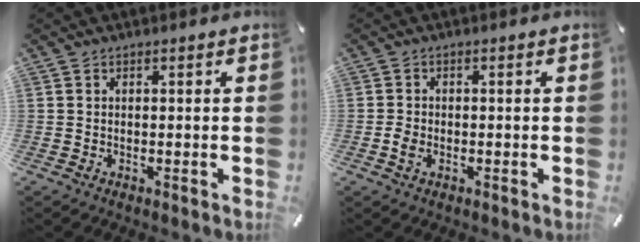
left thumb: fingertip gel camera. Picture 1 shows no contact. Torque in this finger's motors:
{"motor_torque": [-0.12, -0.06, 0.27, 0.14, 0.09]}